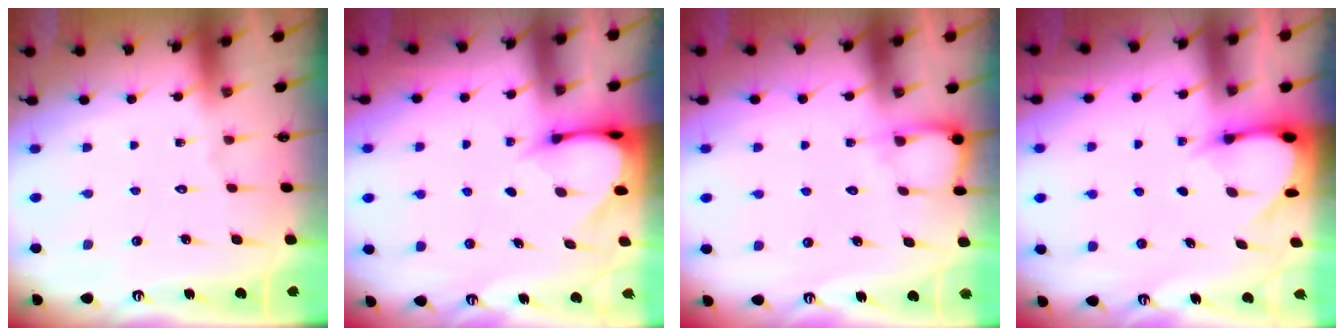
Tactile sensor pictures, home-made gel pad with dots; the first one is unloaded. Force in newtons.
{"total": 3.5, "press": 3.5, "slide": 0.2}
{"total": 3.5, "press": 3.5, "slide": 0.4}
{"total": 3.7, "press": 3.7, "slide": 0.2}